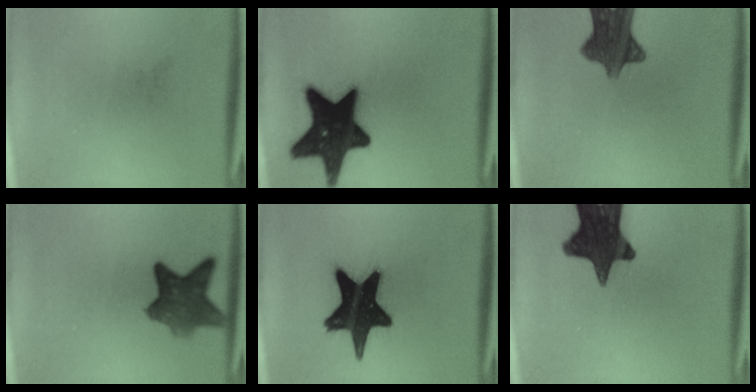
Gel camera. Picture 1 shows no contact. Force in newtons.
{"total": 19.4}
{"total": 9.9}
{"total": 8.3}
{"total": 19.3}
{"total": 15.5}